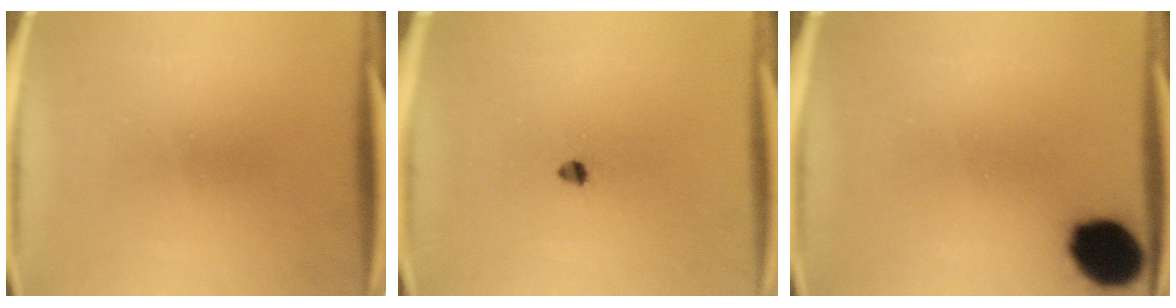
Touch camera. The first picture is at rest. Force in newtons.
{"total": 1.4}
{"total": 12.7}